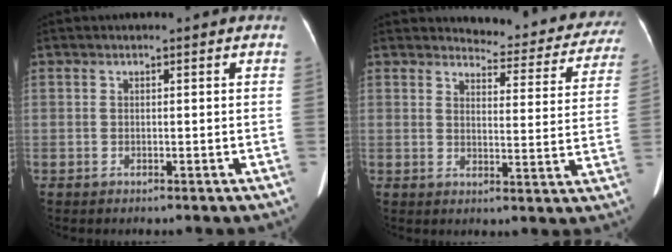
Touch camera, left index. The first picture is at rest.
{"total": 14.4, "force": [13.9, 3.1, 2.1], "torque": [0.005, -0.055, 0.136]}